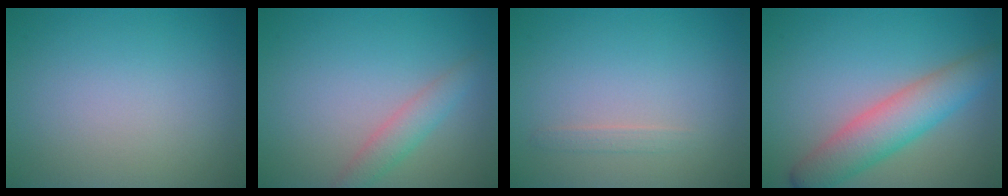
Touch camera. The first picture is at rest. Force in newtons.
{"total": 2.2, "press": 2.2, "slide": 0.1}
{"total": 0.9, "press": 0.8, "slide": 0.1}
{"total": 5.6, "press": 5.6, "slide": 0.3}